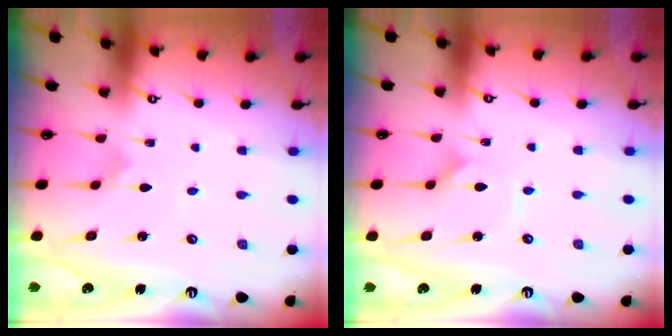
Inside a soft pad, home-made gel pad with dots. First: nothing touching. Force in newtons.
{"total": 0.9, "press": 0.9, "slide": 0.0}